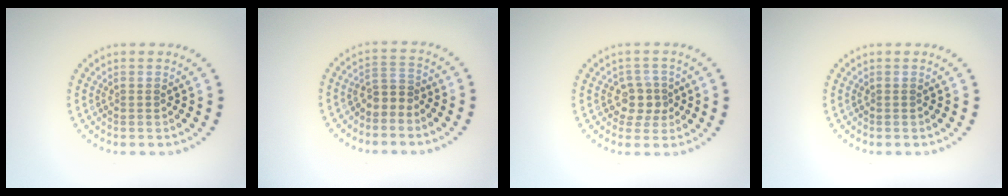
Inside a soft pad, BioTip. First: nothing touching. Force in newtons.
{"total": 1.7, "press": 1.4, "slide": 1.0}
{"total": 2.5, "press": 2.1, "slide": 1.2}
{"total": 0.0}